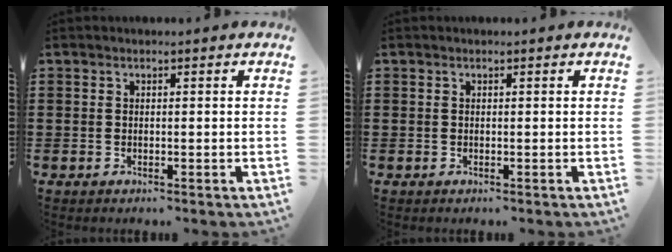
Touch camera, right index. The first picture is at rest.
{"total": 0.0}